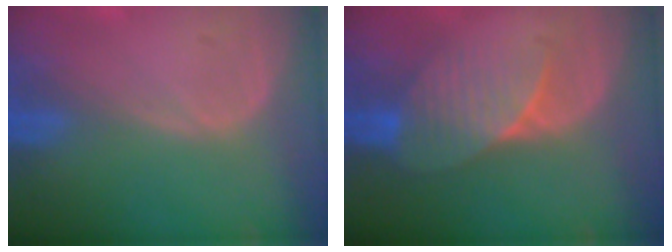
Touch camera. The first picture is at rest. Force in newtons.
{"total": 7.2, "press": 6.8, "slide": 2.4}